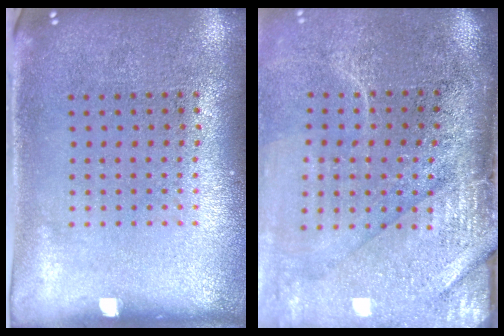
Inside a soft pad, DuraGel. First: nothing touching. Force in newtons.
{"total": 4.1, "press": 3.5, "slide": 2.1}